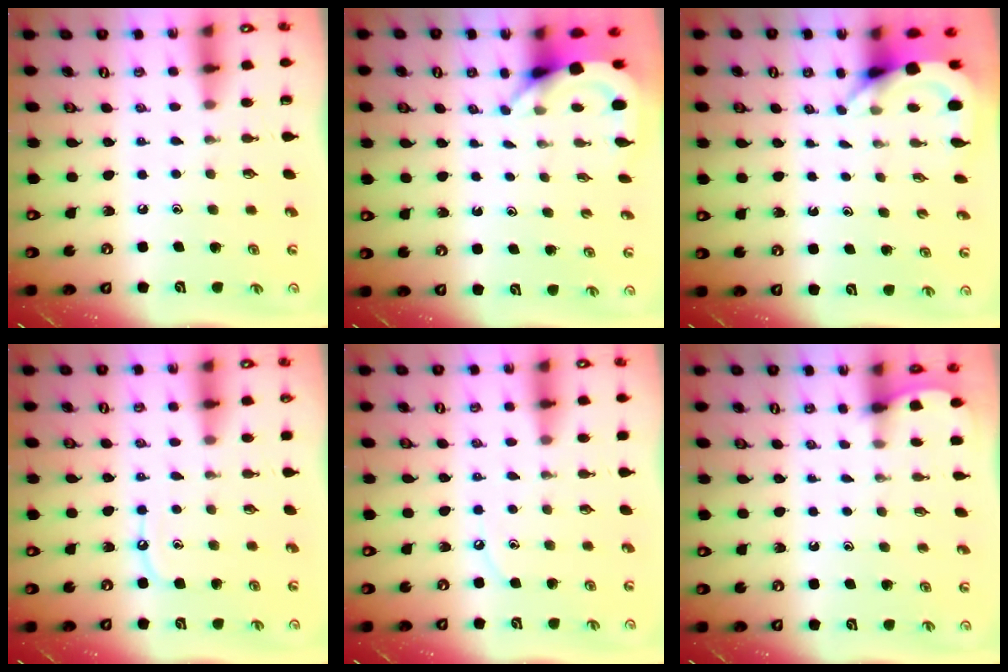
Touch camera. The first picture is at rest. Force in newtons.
{"total": 3.5, "press": 3.5, "slide": 0.2}
{"total": 3.9, "press": 3.9, "slide": 0.2}
{"total": 5.9, "press": 5.8, "slide": 0.6}
{"total": 3.6, "press": 3.6, "slide": 0.5}
{"total": 1.9, "press": 1.9, "slide": 0.2}